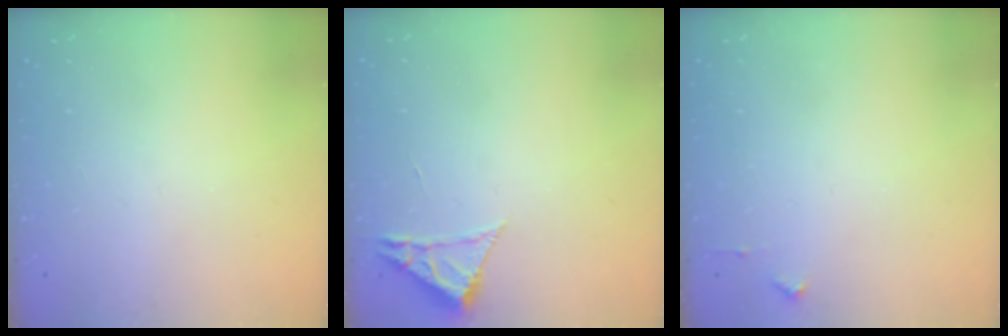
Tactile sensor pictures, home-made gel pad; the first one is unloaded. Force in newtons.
{"total": 2.3, "press": 2.3, "slide": 0.4}
{"total": 3.0, "press": 3.0, "slide": 0.4}